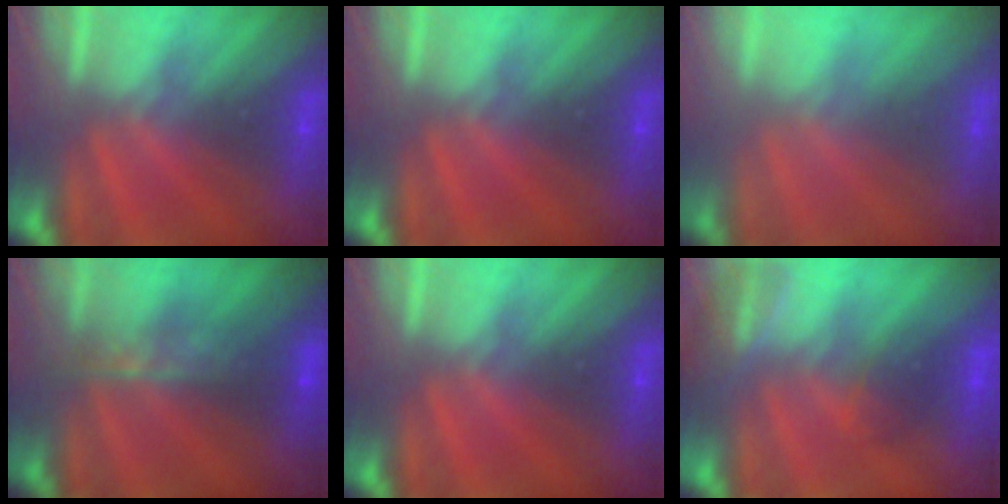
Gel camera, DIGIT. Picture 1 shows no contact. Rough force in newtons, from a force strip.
{"total": 0.0}
{"total": 2.0}
{"total": 7.6}
{"total": 0.0}
{"total": 3.1}